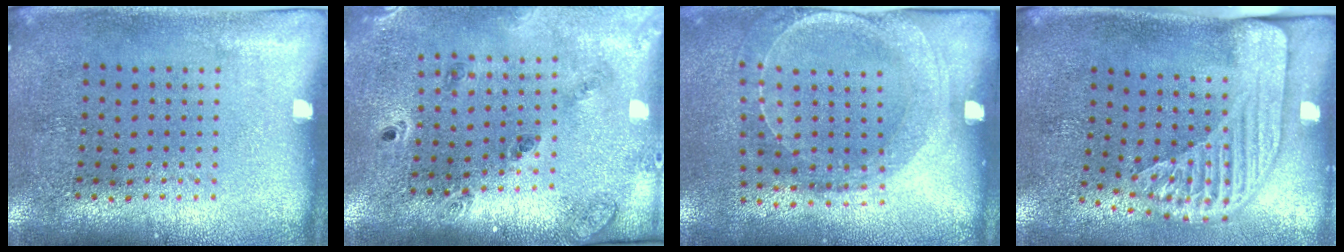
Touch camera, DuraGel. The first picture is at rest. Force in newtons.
{"total": 1.4, "press": 1.3, "slide": 0.2}
{"total": 1.5, "press": 1.5, "slide": 0.4}
{"total": 2.3, "press": 1.8, "slide": 1.5}